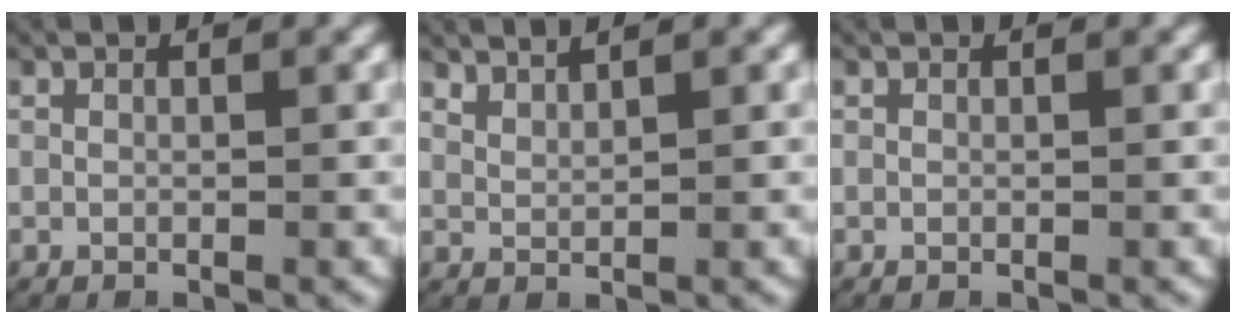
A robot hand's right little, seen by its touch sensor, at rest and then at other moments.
{"total": 2.4, "force": [2.3, 0.4, 0.6], "torque": [-0.014, -0.001, 0.045]}
{"total": 0.0}